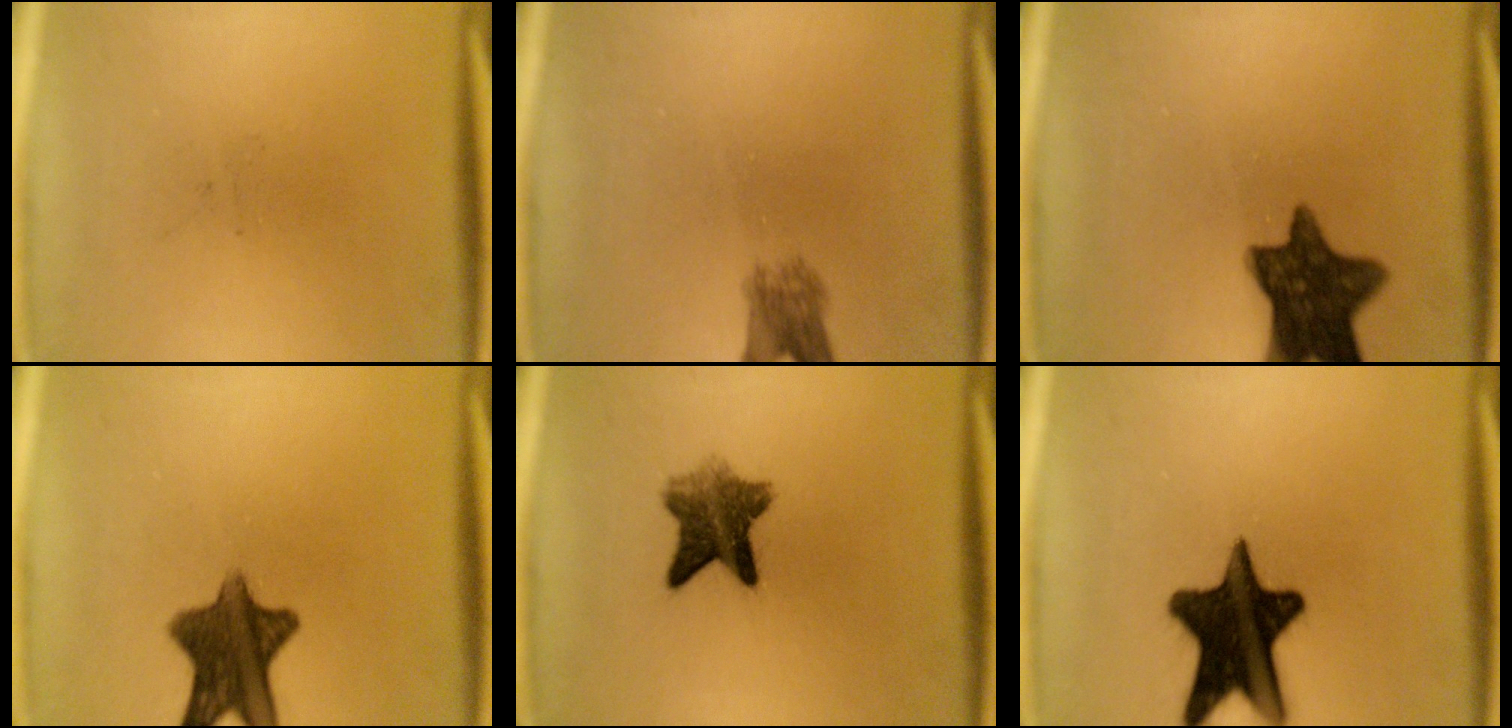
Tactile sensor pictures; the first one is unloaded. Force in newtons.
{"total": 3.4}
{"total": 11.9}
{"total": 10.5}
{"total": 6.9}
{"total": 17.0}